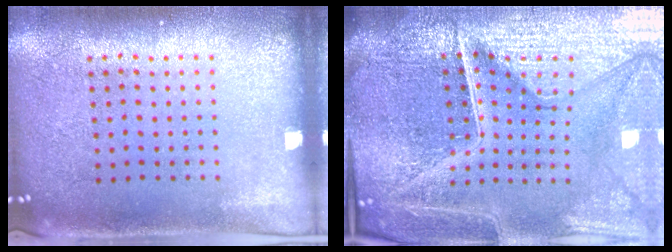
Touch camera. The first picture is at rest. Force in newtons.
{"total": 6.8, "press": 6.0, "slide": 3.1}